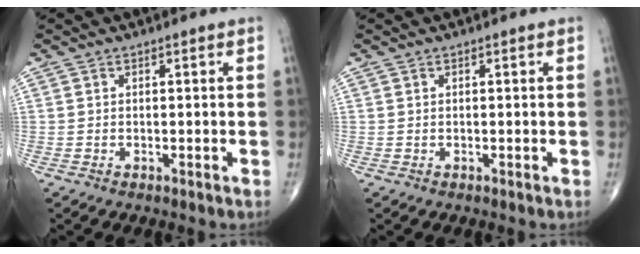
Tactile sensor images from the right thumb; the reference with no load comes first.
{"total": 0.0}